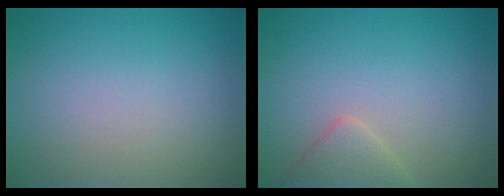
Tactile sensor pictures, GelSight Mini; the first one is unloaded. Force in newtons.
{"total": 2.3, "press": 2.3, "slide": 0.1}